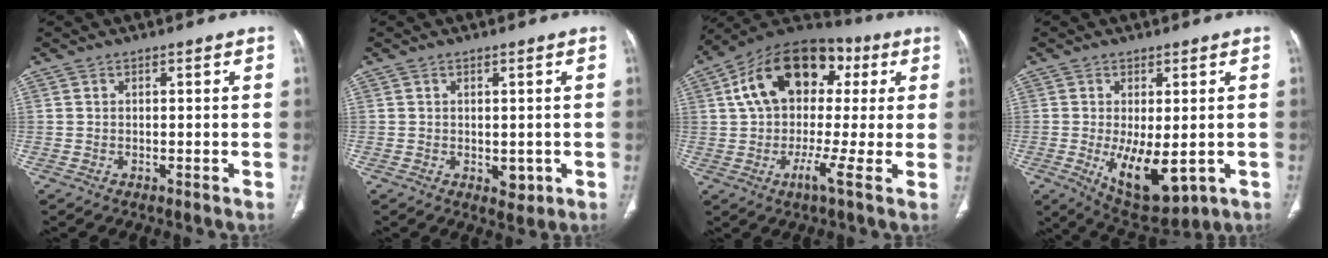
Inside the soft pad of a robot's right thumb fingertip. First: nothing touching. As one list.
[{"total": 2.5, "force": [-0.3, 1.8, 1.8], "torque": [-0.011, -0.004, 0.004]}, {"total": 19.5, "force": [4.0, 10.2, 16.1], "torque": [-0.235, 0.024, 0.043]}, {"total": 11.2, "force": [-2.3, 5.1, 9.7], "torque": [-0.142, -0.022, -0.015]}]